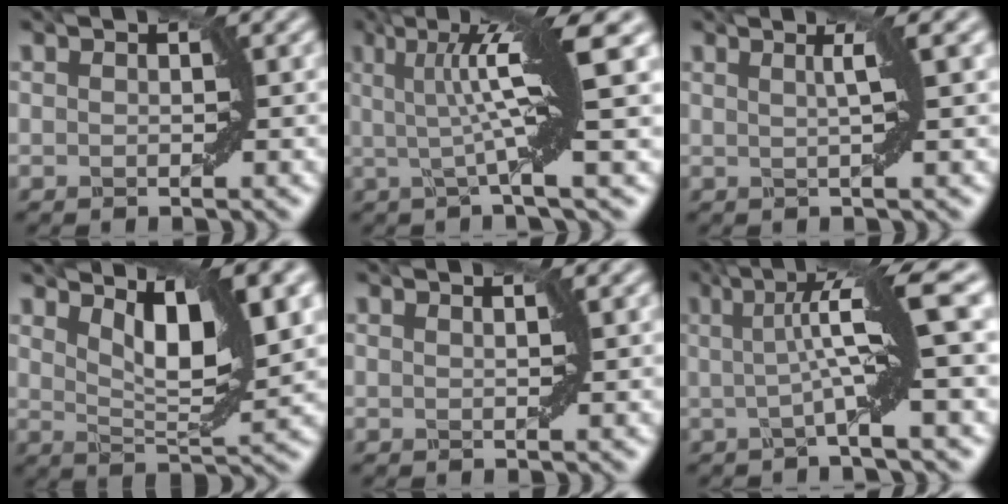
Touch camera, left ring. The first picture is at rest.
{"total": 8.0, "force": [1.6, 1.0, 7.8], "torque": [-0.124, 0.011, 0.023]}
{"total": 2.9, "force": [0.9, 0.5, 2.7], "torque": [-0.031, 0.005, 0.006]}
{"total": 8.1, "force": [3.7, 2.4, 6.8], "torque": [-0.111, 0.000, 0.067]}
{"total": 0.8, "force": [0.7, 0.1, 0.5], "torque": [-0.002, 0.001, 0.007]}
{"total": 7.6, "force": [1.0, 0.8, 7.5], "torque": [-0.118, 0.009, 0.012]}